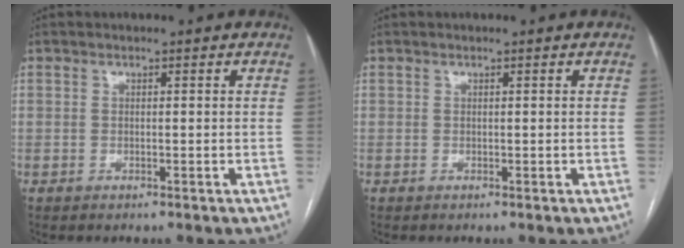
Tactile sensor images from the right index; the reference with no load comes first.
{"total": 0.0}